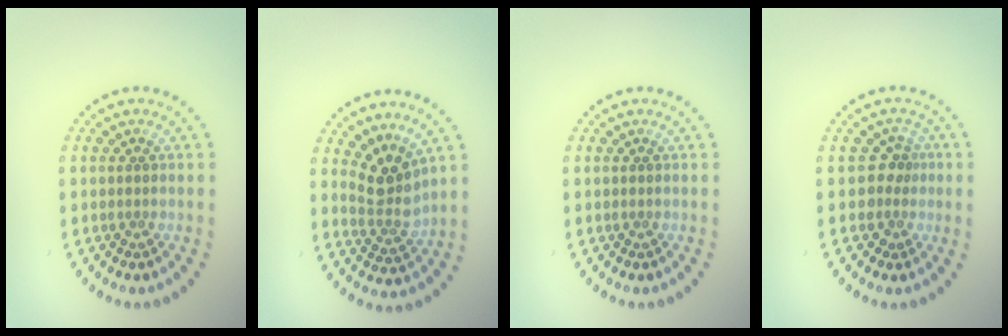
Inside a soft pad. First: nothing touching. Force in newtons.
{"total": 3.0, "press": 2.3, "slide": 2.0}
{"total": 0.0}
{"total": 2.1, "press": 1.5, "slide": 1.4}